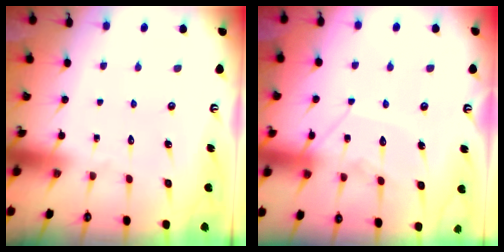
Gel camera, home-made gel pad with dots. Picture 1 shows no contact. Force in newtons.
{"total": 11.3, "press": 11.2, "slide": 1.1}